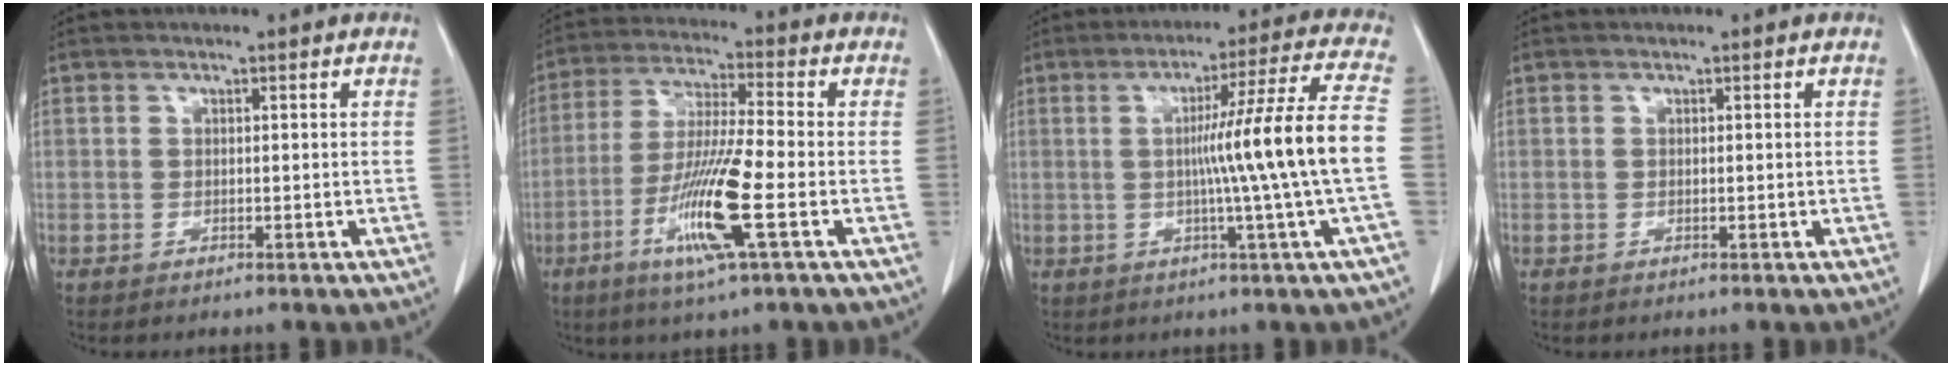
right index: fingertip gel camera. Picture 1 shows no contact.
{"total": 12.2, "force": [-4.3, -0.3, 11.4], "torque": [-0.226, -0.019, -0.087]}
{"total": 13.9, "force": [-1.0, -3.1, 13.5], "torque": [-0.196, 0.000, -0.016]}
{"total": 0.0}